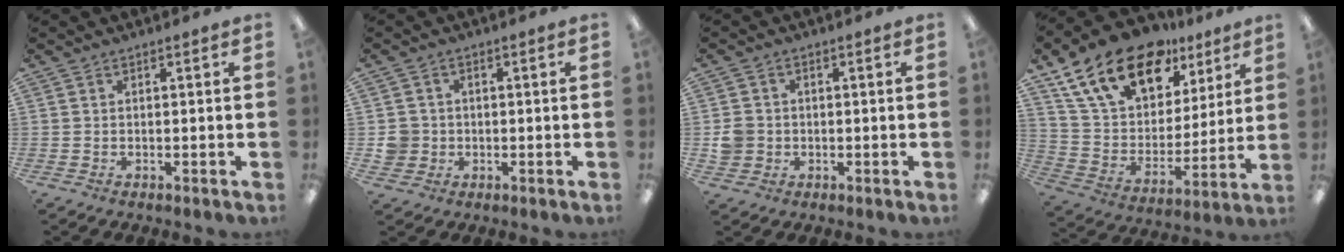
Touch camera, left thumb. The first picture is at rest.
{"total": 4.4, "force": [-0.3, 4.3, 0.9], "torque": [-0.014, 0.009, -0.004]}
{"total": 4.2, "force": [-0.4, 4.1, 1.1], "torque": [-0.015, 0.008, -0.006]}
{"total": 20.8, "force": [13.5, 11.7, 10.6], "torque": [-0.194, -0.067, 0.247]}